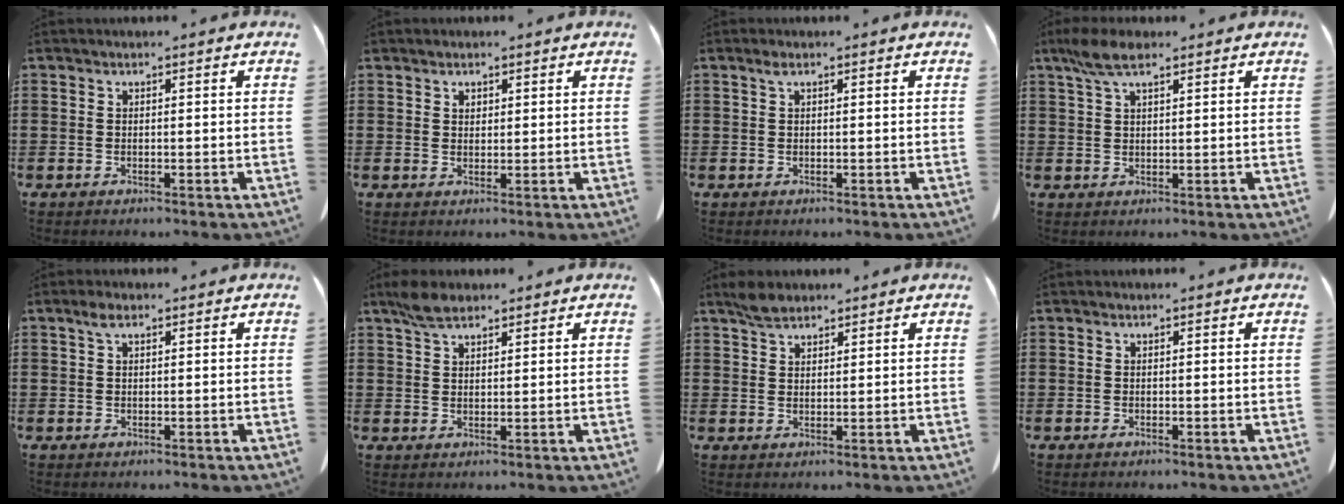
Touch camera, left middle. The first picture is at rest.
{"total": 1.3, "force": [1.0, 0.8, 0.3], "torque": [0.001, -0.001, 0.018]}
{"total": 1.0, "force": [0.4, 0.4, 0.8], "torque": [-0.018, 0.004, 0.006]}
{"total": 4.8, "force": [2.8, 1.5, 3.7], "torque": [-0.085, 0.002, 0.048]}
{"total": 1.8, "force": [0.8, 0.8, 1.4], "torque": [-0.033, 0.006, 0.013]}
{"total": 4.2, "force": [3.1, 1.7, 2.2], "torque": [-0.052, 0.008, 0.059]}
{"total": 3.3, "force": [2.6, 1.3, 1.5], "torque": [-0.036, 0.006, 0.050]}
{"total": 0.0}